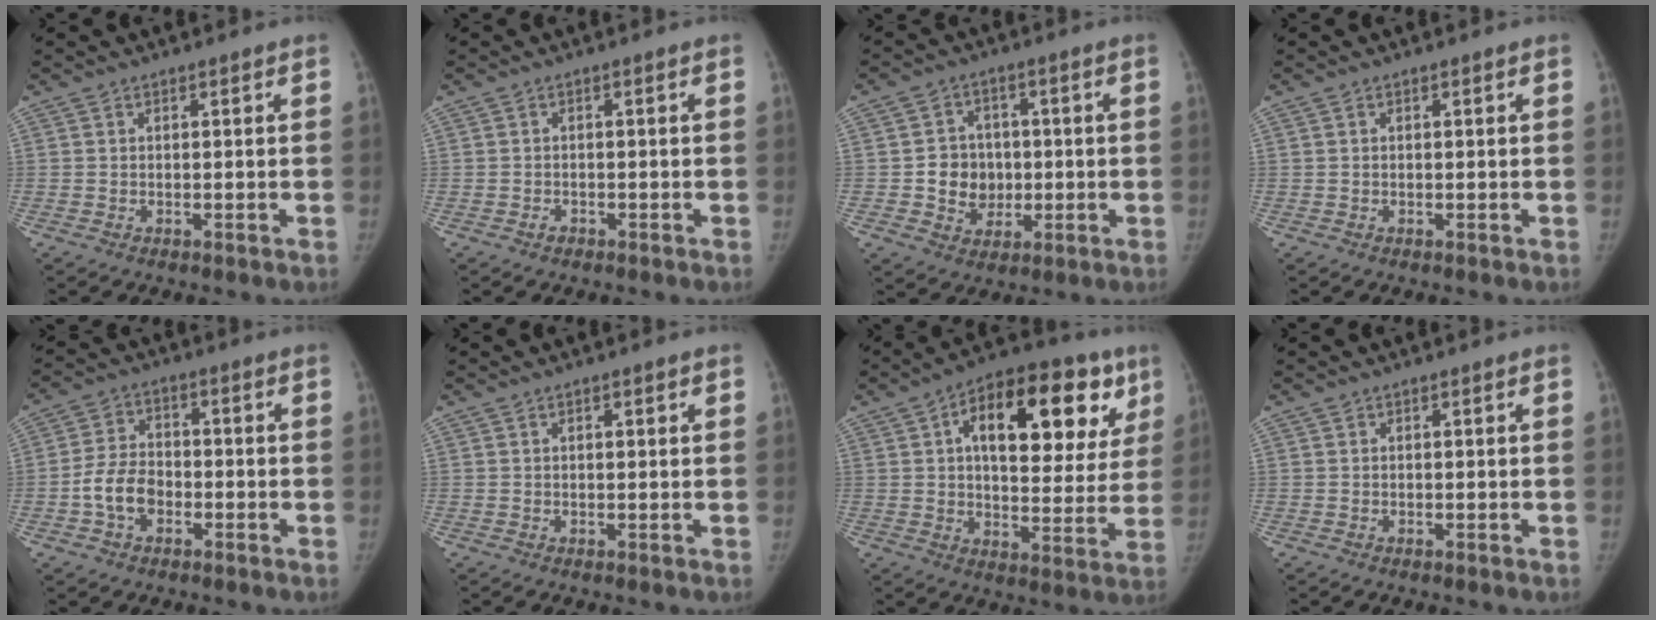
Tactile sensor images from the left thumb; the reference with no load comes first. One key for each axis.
{"total": 0.9, "fx": -0.6, "fy": 0.6, "fz": 0.3, "tx": -0.002, "ty": 0.005, "tz": -0.012}
{"total": 7.7, "fx": -0.4, "fy": 7.0, "fz": 3.3, "tx": -0.015, "ty": 0.009, "tz": -0.004}
{"total": 0.0}
{"total": 7.1, "fx": -2.3, "fy": 5.0, "fz": 4.5, "tx": -0.073, "ty": 0.023, "tz": -0.049}
{"total": 1.3, "fx": 0.5, "fy": 0.4, "fz": 1.1, "tx": -0.014, "ty": 0.002, "tz": 0.006}
{"total": 23.7, "fx": 9.0, "fy": 11.9, "fz": 18.4, "tx": -0.215, "ty": 0.009, "tz": 0.127}
{"total": 0.0}